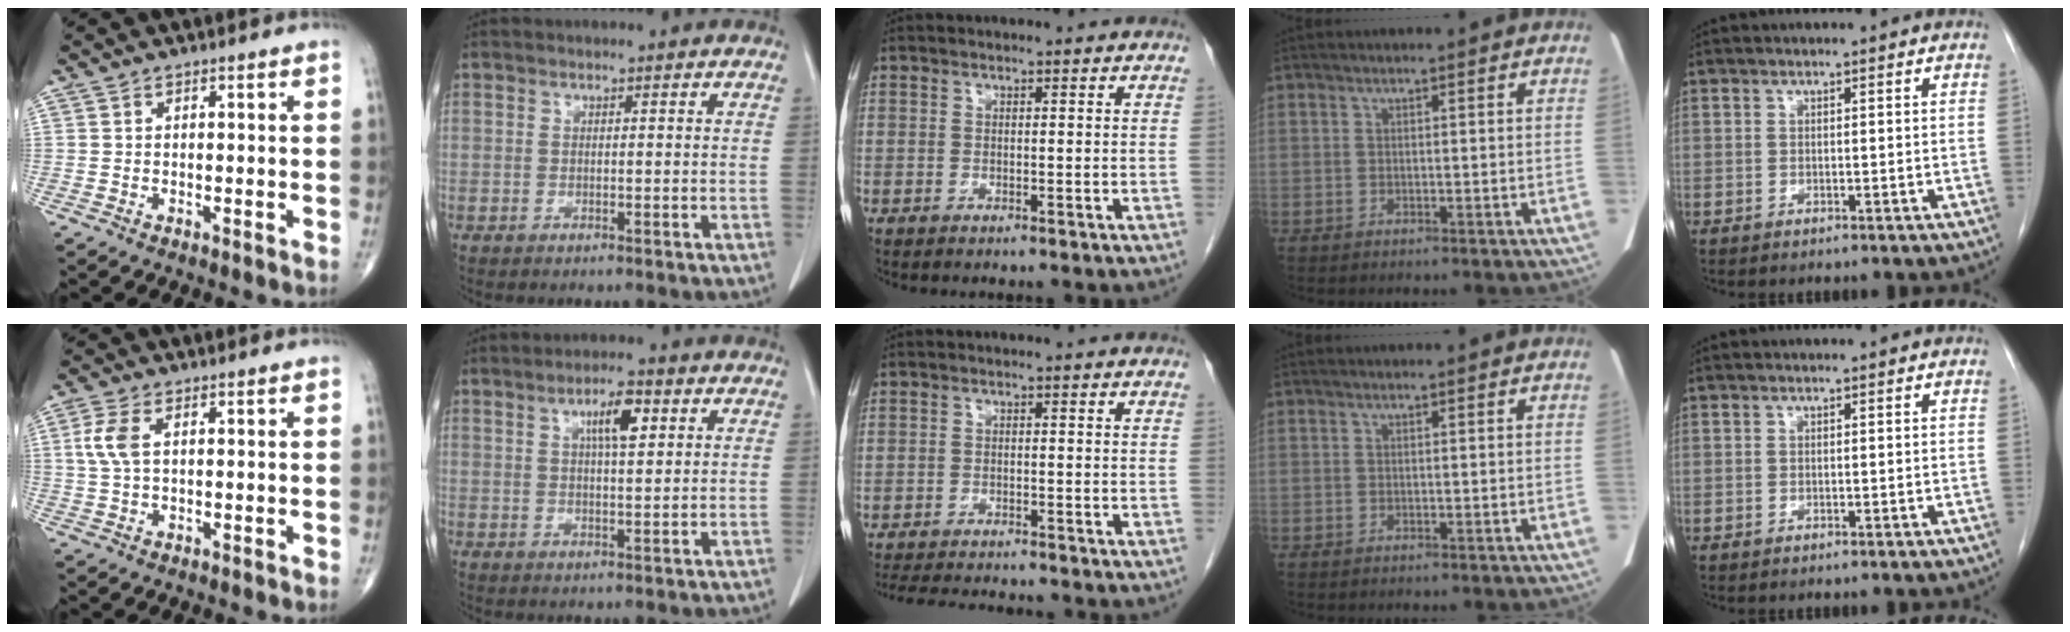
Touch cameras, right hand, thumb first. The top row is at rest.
{"thumb": {"total": 4.8, "force": [1.1, 2.5, 4.0], "torque": [-0.104, 0.010, 0.021]}, "index": {"total": 5.1, "force": [2.0, 1.1, 4.6], "torque": [-0.081, 0.004, 0.034]}, "middle": {"total": 9.1, "force": [-8.4, 1.1, 3.2], "torque": [-0.050, -0.009, -0.124]}}